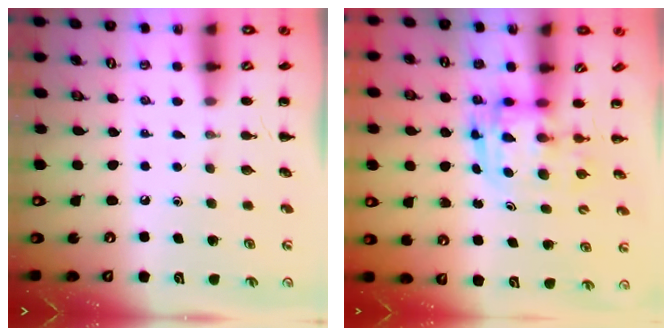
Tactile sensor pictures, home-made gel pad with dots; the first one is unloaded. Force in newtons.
{"total": 3.4, "press": 3.3, "slide": 0.7}